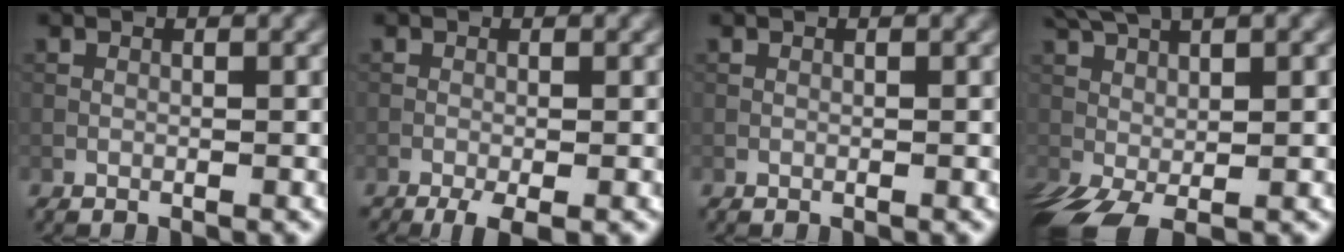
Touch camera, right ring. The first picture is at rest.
{"total": 2.5, "force": [-1.5, 0.4, 1.9], "torque": [-0.037, -0.002, -0.029]}
{"total": 0.0}
{"total": 7.7, "force": [0.6, 3.0, 7.1], "torque": [-0.149, 0.005, 0.008]}